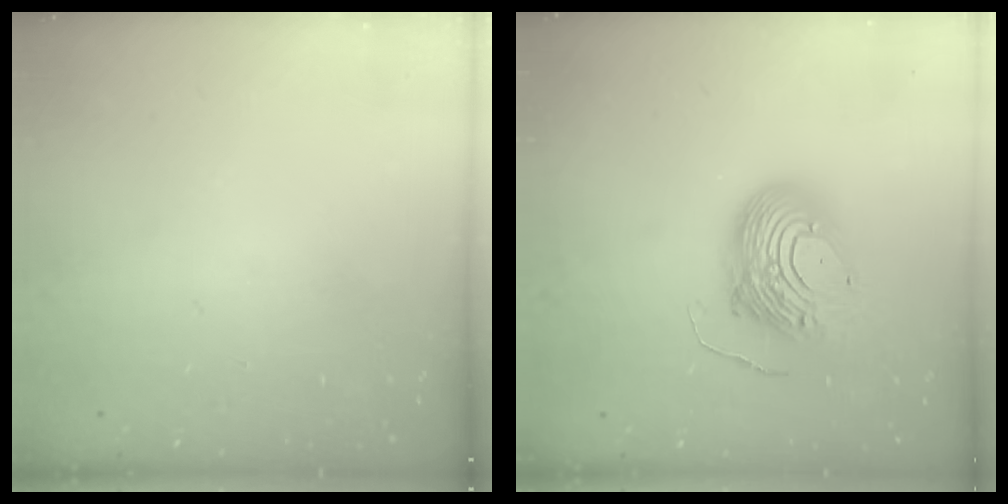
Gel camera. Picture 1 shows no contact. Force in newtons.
{"total": 14.4, "press": 14.4, "slide": 1.2}